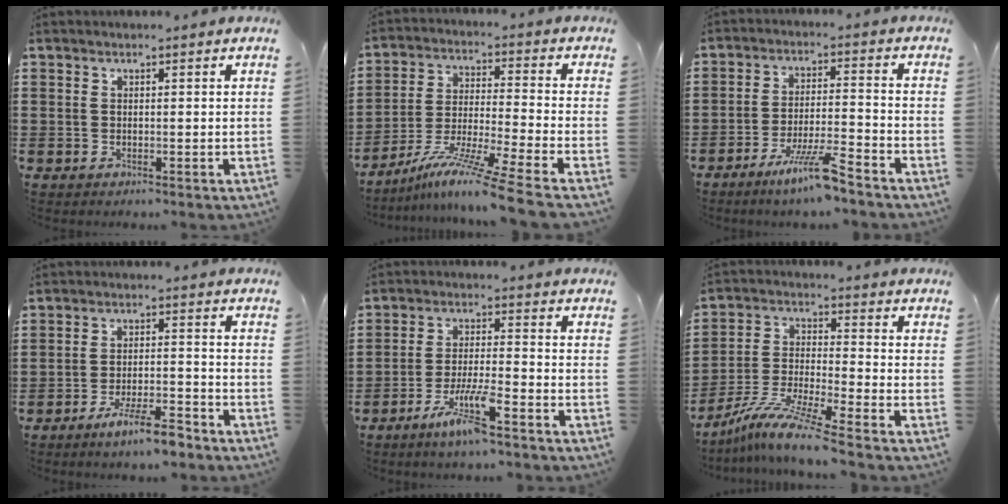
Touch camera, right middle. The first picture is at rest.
{"total": 10.7, "force": [-8.5, -0.8, 6.4], "torque": [-0.121, -0.004, -0.172]}
{"total": 7.6, "force": [-5.6, 0.2, 5.2], "torque": [-0.099, -0.005, -0.103]}
{"total": 6.3, "force": [-5.0, 0.5, 3.7], "torque": [-0.071, -0.004, -0.094]}
{"total": 7.3, "force": [-4.7, 0.7, 5.4], "torque": [-0.107, -0.009, -0.087]}
{"total": 9.0, "force": [-7.6, -0.4, 4.7], "torque": [-0.102, -0.010, -0.154]}